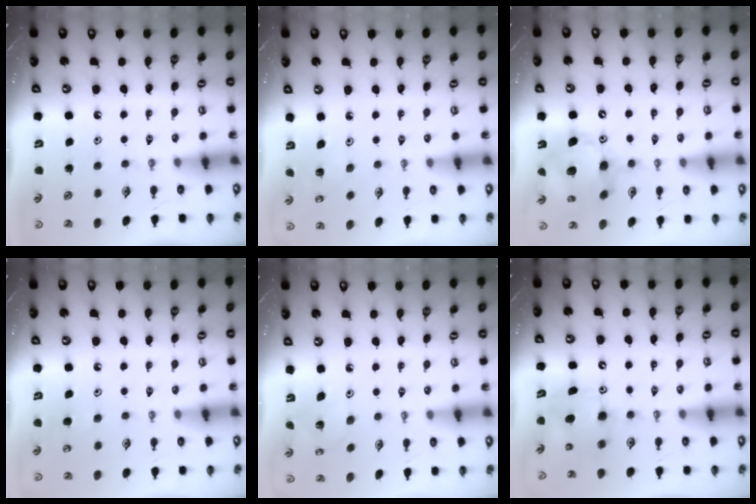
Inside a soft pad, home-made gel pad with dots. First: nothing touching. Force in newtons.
{"total": 4.8, "press": 4.8, "slide": 0.4}
{"total": 14.5, "press": 14.5, "slide": 1.2}
{"total": 5.5, "press": 5.5, "slide": 0.8}
{"total": 4.8, "press": 4.8, "slide": 0.2}
{"total": 8.0, "press": 7.8, "slide": 1.8}